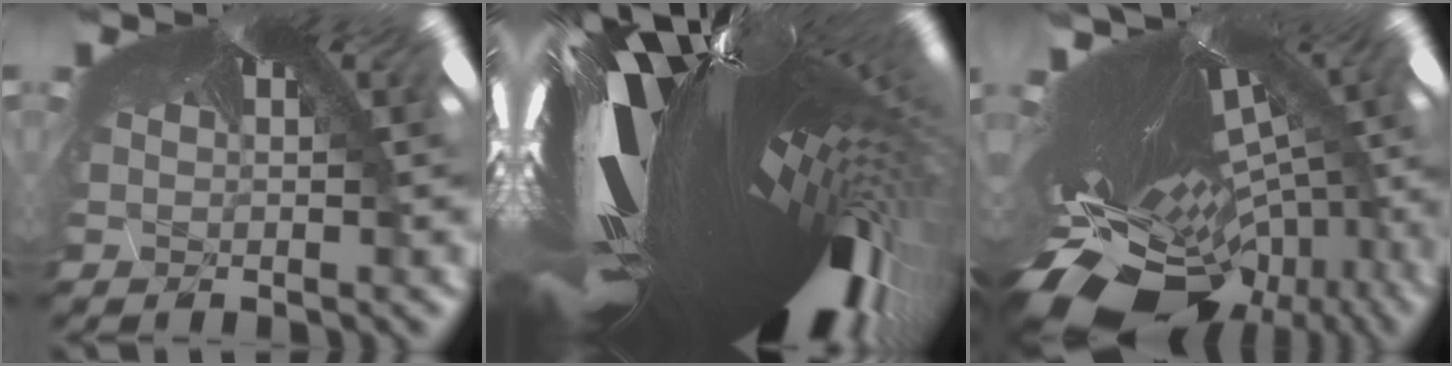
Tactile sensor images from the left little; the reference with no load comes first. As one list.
[{"total": 8.0, "force": [-6.8, 1.0, 4.1], "torque": [-0.099, -0.129, -0.071]}, {"total": 10.0, "force": [-9.7, 1.4, 1.9], "torque": [-0.047, -0.097, -0.125]}]